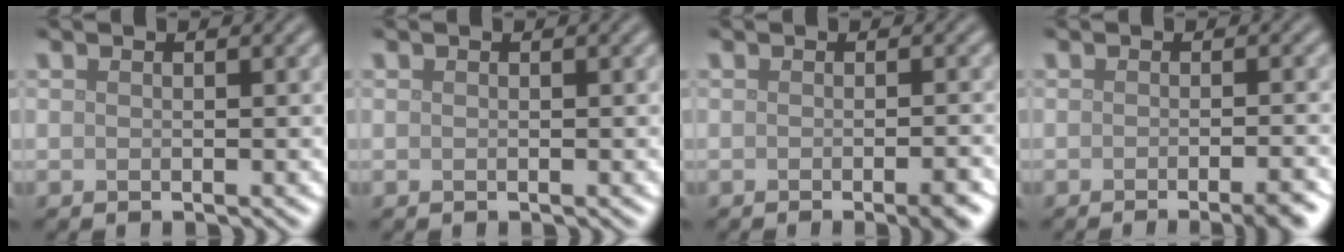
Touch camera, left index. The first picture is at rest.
{"total": 0.0}
{"total": 3.3, "force": [-1.5, 0.8, 2.8], "torque": [-0.028, -0.003, -0.021]}
{"total": 4.5, "force": [-2.3, 1.3, 3.7], "torque": [-0.026, 0.003, -0.024]}